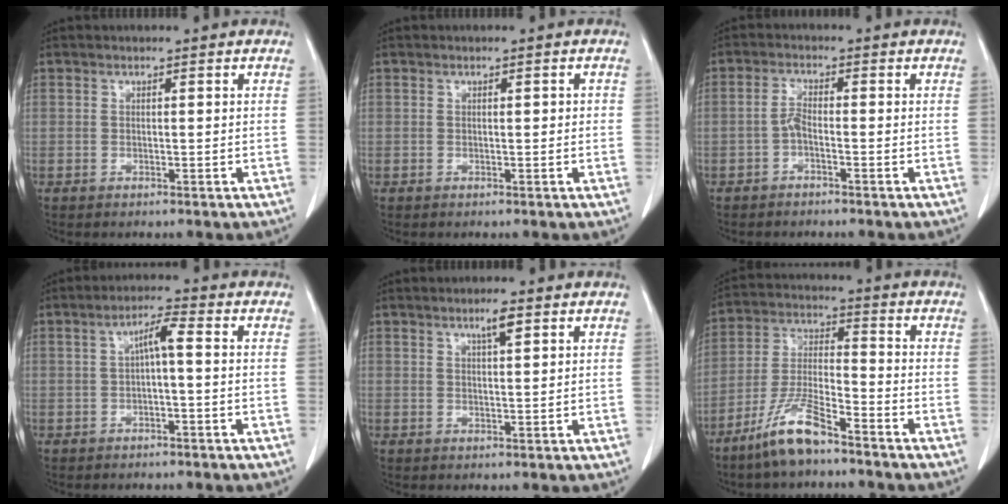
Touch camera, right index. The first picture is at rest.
{"total": 1.0, "force": [0.1, 0.3, 0.9], "torque": [-0.014, 0.003, 0.003]}
{"total": 2.1, "force": [-0.9, 0.5, 1.8], "torque": [-0.036, 0.003, -0.021]}
{"total": 3.5, "force": [0.5, 0.4, 3.4], "torque": [-0.062, 0.011, 0.008]}
{"total": 2.8, "force": [1.7, 0.3, 2.3], "torque": [-0.042, 0.000, 0.029]}
{"total": 9.4, "force": [-6.9, 1.5, 6.2], "torque": [-0.135, -0.014, -0.138]}